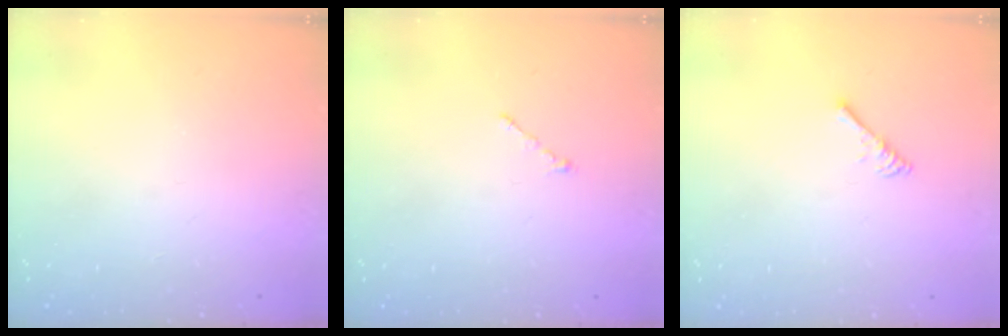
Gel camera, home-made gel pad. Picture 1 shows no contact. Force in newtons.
{"total": 0.7, "press": 0.7, "slide": 0.2}
{"total": 2.4, "press": 2.4, "slide": 0.4}